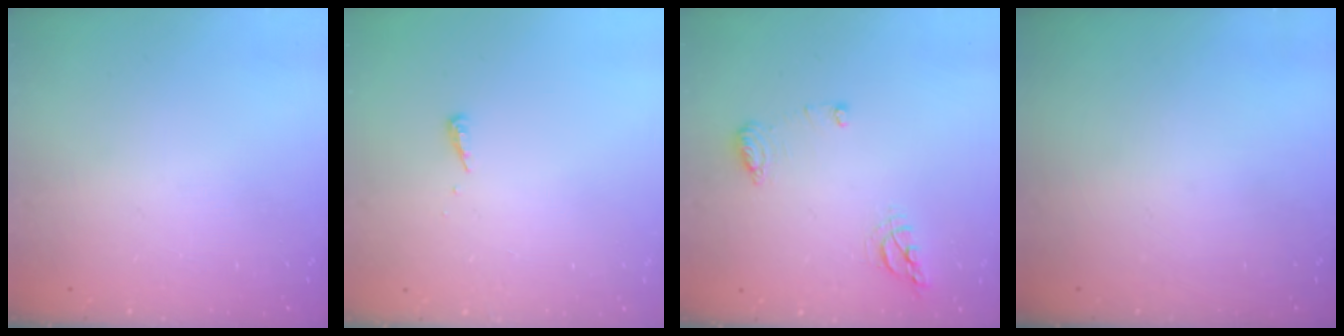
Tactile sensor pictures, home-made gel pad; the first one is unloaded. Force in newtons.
{"total": 3.9, "press": 3.9, "slide": 0.5}
{"total": 8.1, "press": 8.1, "slide": 0.4}
{"total": 0.0}